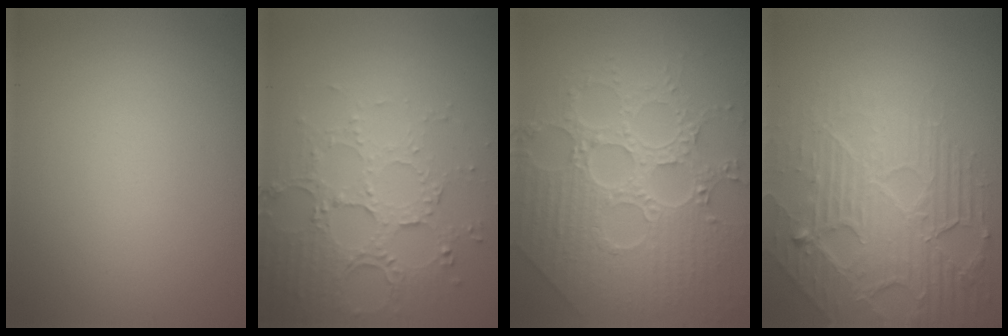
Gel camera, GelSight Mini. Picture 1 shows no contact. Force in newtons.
{"total": 5.1, "press": 3.7, "slide": 3.6}
{"total": 8.5, "press": 6.2, "slide": 5.8}
{"total": 7.1, "press": 5.1, "slide": 4.9}